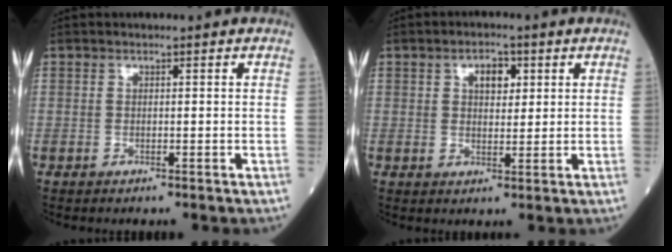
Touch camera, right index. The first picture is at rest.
{"total": 3.9, "force": [1.6, 2.1, 2.9], "torque": [-0.047, 0.006, 0.024]}